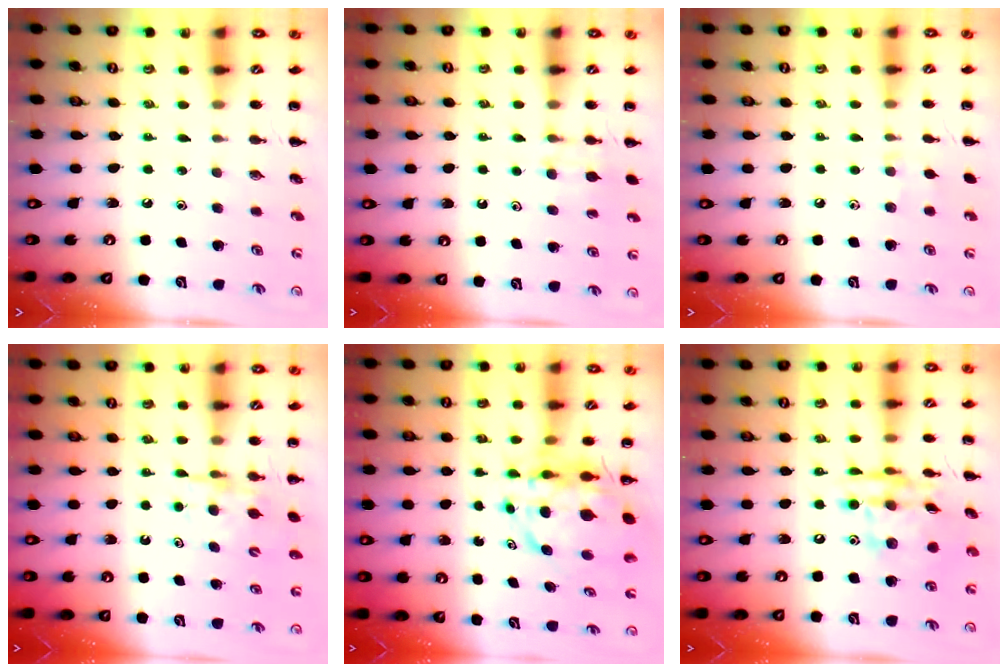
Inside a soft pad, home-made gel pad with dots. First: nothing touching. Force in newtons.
{"total": 7.8, "press": 7.5, "slide": 2.0}
{"total": 5.1, "press": 4.8, "slide": 1.7}
{"total": 5.2, "press": 5.2, "slide": 0.4}
{"total": 7.6, "press": 7.1, "slide": 2.7}
{"total": 14.9, "press": 14.5, "slide": 3.3}